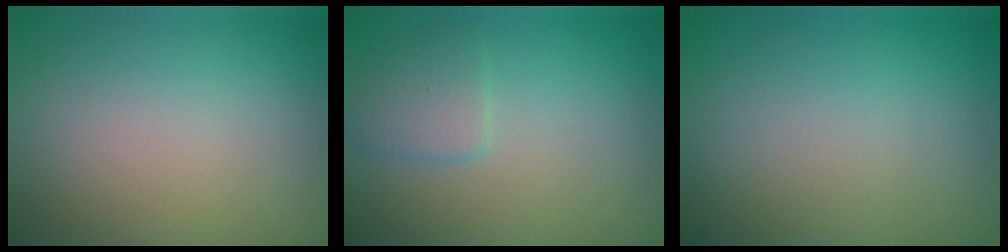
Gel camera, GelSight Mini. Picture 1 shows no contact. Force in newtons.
{"total": 2.0, "press": 2.0, "slide": 0.1}
{"total": 0.0}